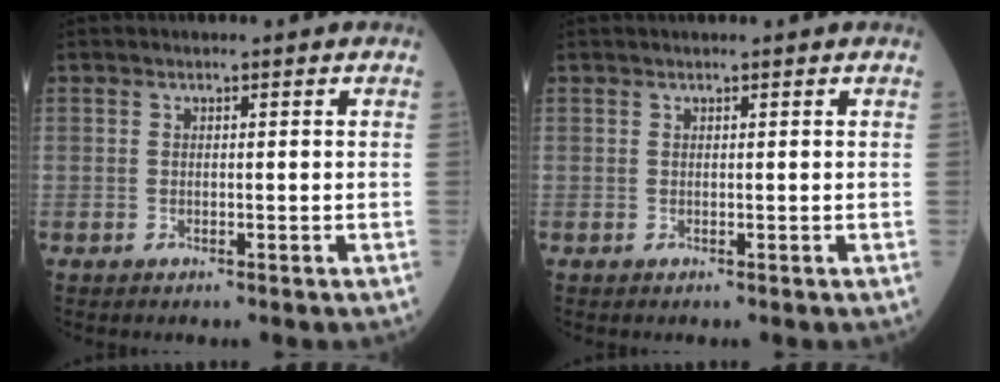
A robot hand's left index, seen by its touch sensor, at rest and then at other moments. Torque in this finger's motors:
{"motor_torque": [0.12, -0.10, -0.02, 0.02]}